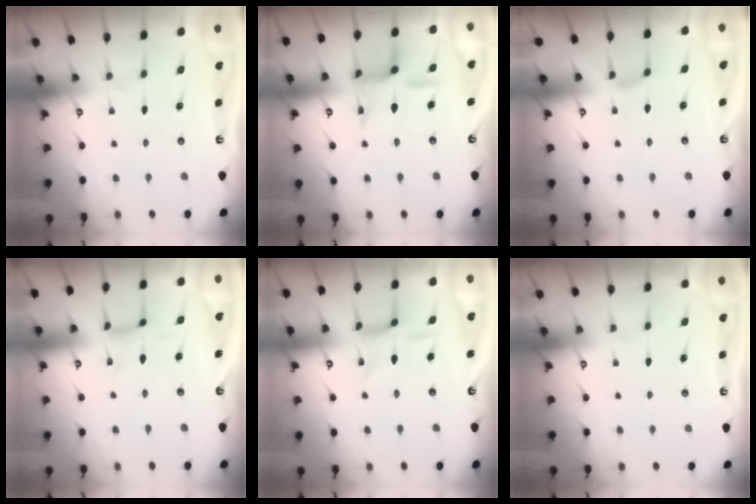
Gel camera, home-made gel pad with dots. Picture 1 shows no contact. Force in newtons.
{"total": 12.3, "press": 12.3, "slide": 0.9}
{"total": 1.0, "press": 1.0, "slide": 0.2}
{"total": 0.7, "press": 0.6, "slide": 0.1}
{"total": 4.0, "press": 3.9, "slide": 0.5}
{"total": 0.0}